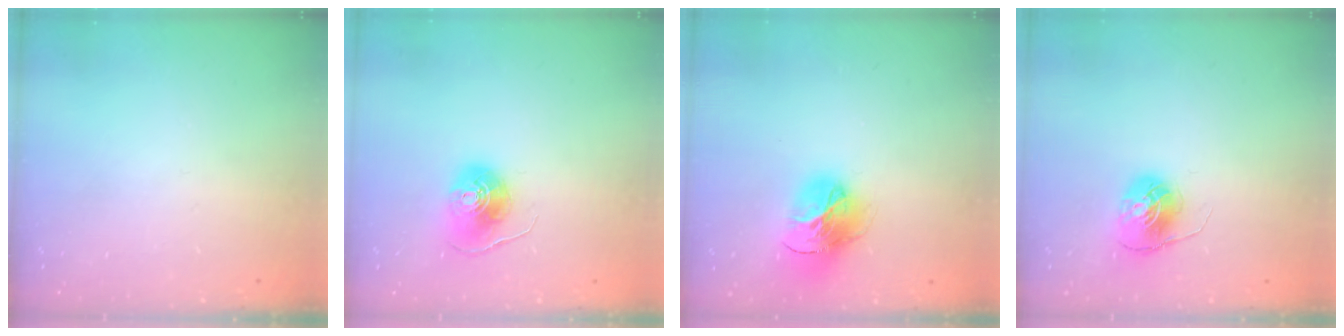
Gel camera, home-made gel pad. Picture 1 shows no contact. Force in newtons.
{"total": 8.7, "press": 8.7, "slide": 0.5}
{"total": 16.7, "press": 16.6, "slide": 1.8}
{"total": 6.8, "press": 6.8, "slide": 0.3}